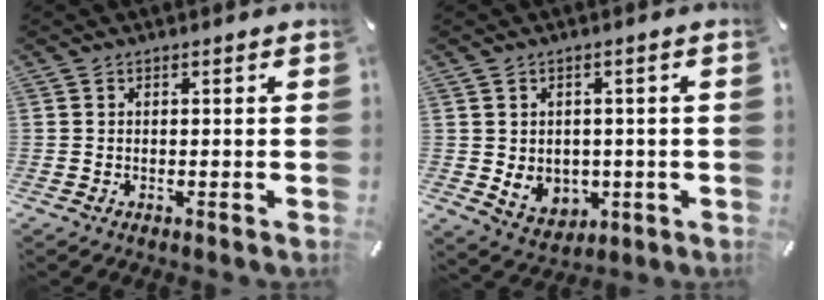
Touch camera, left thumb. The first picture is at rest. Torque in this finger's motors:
{"motor_torque": [-0.13, 0.27, 0.07, 0.01, 0.03]}